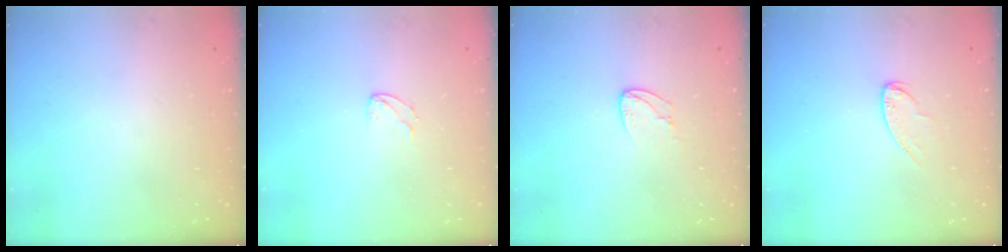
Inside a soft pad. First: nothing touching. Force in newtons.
{"total": 3.1, "press": 3.1, "slide": 0.2}
{"total": 5.3, "press": 5.2, "slide": 0.4}
{"total": 6.2, "press": 6.2, "slide": 0.4}